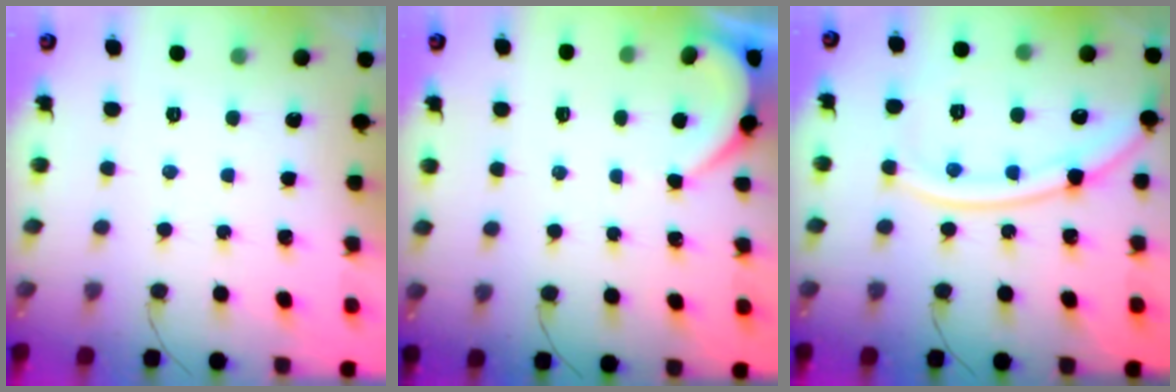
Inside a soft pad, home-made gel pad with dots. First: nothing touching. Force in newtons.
{"total": 2.1, "press": 2.1, "slide": 0.3}
{"total": 14.7, "press": 14.6, "slide": 1.6}